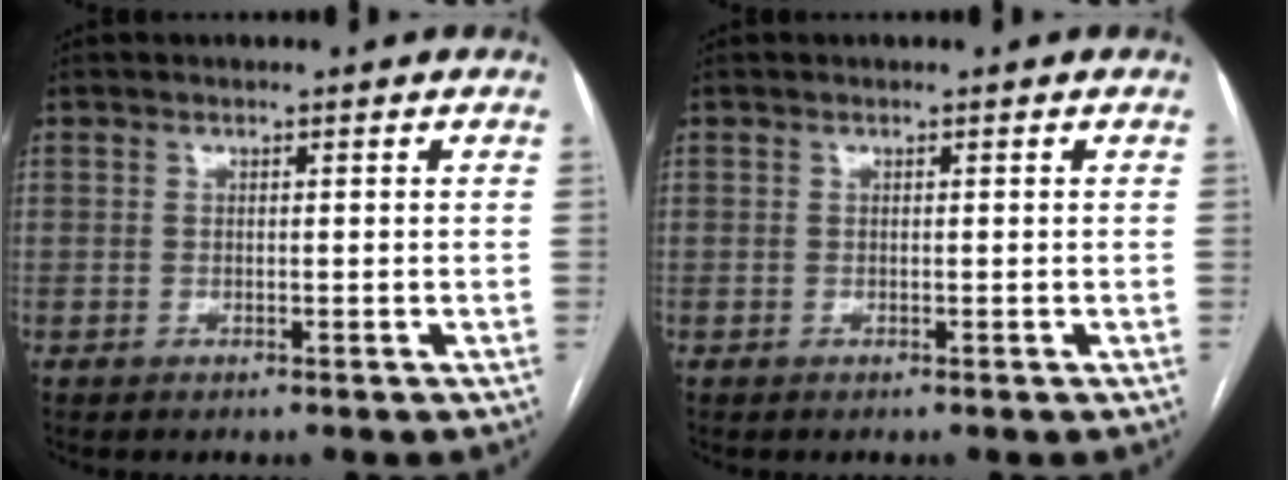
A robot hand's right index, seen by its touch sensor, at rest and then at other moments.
{"total": 0.0}